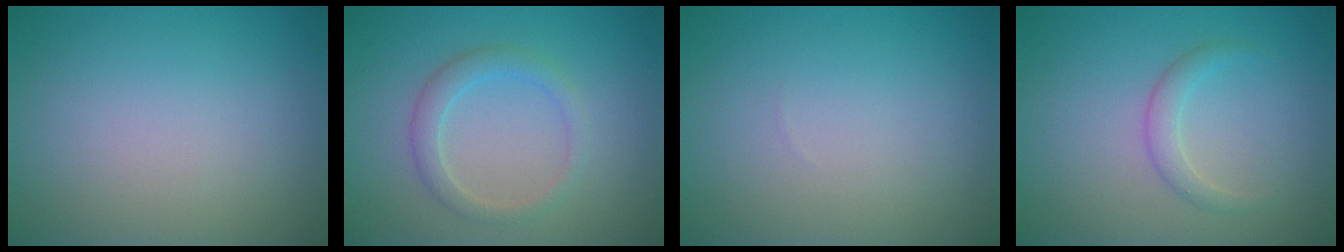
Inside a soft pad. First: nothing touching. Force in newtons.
{"total": 2.2, "press": 2.2, "slide": 0.0}
{"total": 0.0}
{"total": 1.6, "press": 1.6, "slide": 0.0}